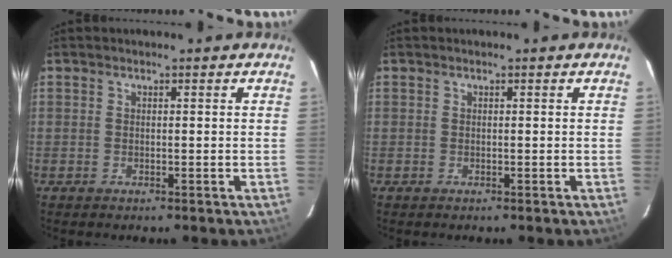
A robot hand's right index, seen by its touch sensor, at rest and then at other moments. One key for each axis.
{"total": 0.0}